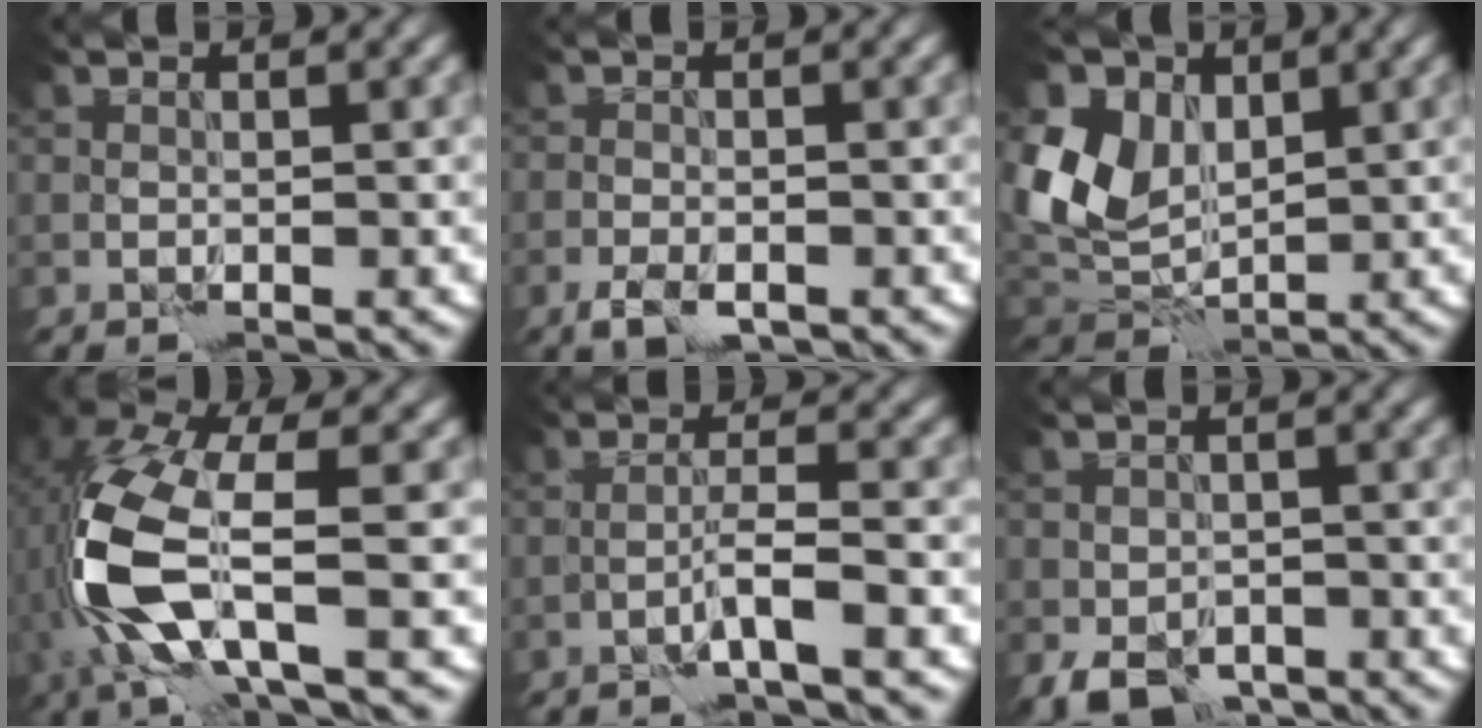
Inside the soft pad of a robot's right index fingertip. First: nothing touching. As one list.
[{"total": 2.2, "force": [-1.3, 1.0, 1.5], "torque": [-0.028, -0.005, -0.028]}, {"total": 7.3, "force": [2.8, 5.3, 4.2], "torque": [-0.104, 0.001, 0.047]}, {"total": 9.1, "force": [-1.4, 3.4, 8.4], "torque": [-0.203, -0.004, -0.035]}, {"total": 2.4, "force": [-1.0, -0.3, 2.1], "torque": [-0.038, 0.011, -0.023]}, {"total": 4.5, "force": [-2.8, 2.7, 2.1], "torque": [-0.034, -0.015, -0.048]}]